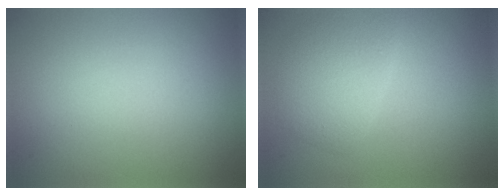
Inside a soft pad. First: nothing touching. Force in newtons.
{"total": 3.0, "press": 3.0, "slide": 0.1}